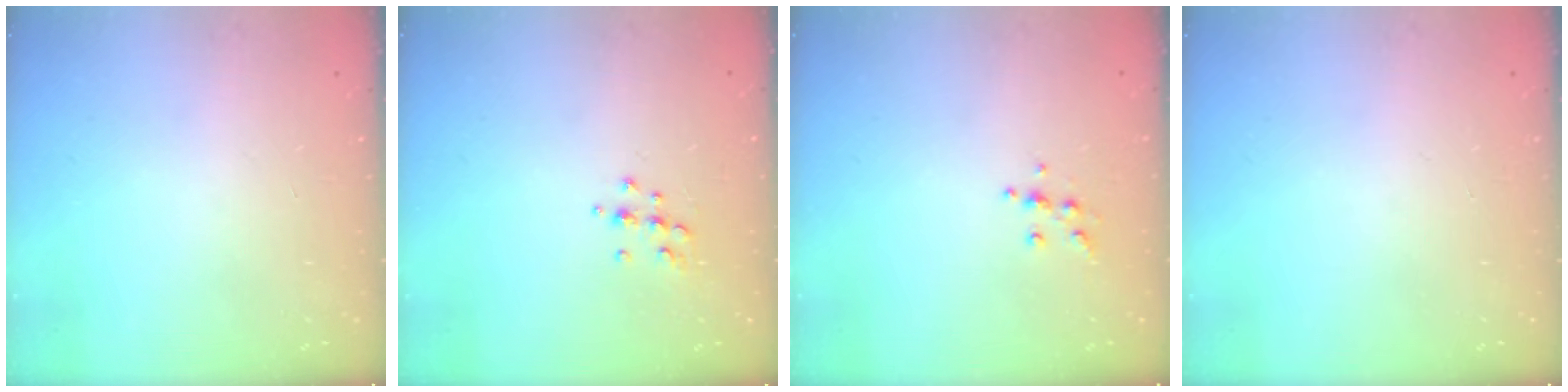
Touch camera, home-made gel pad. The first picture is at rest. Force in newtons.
{"total": 6.3, "press": 6.2, "slide": 0.9}
{"total": 6.4, "press": 6.4, "slide": 0.5}
{"total": 0.0}